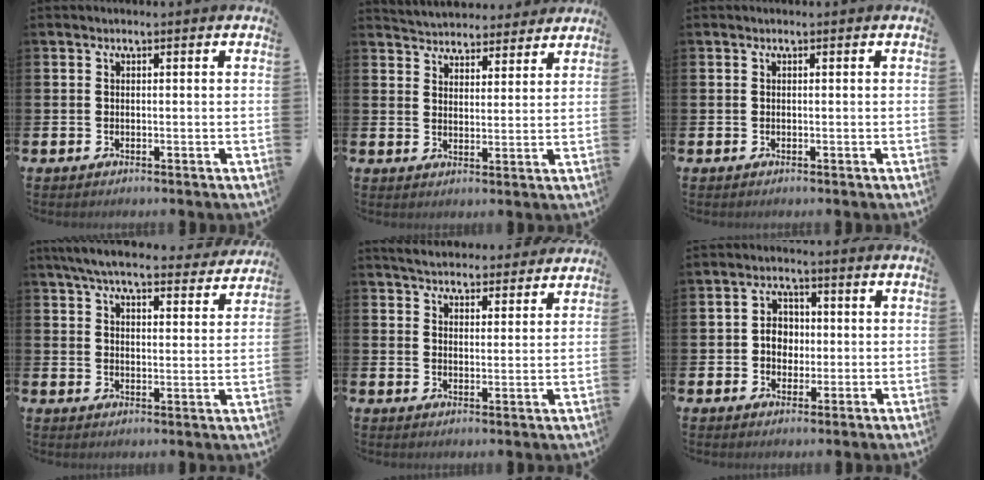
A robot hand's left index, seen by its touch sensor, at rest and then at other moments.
{"total": 4.9, "force": [4.7, 1.0, -0.3], "torque": [-0.011, -0.030, 0.085]}
{"total": 0.0}
{"total": 6.7, "force": [6.2, 1.1, 2.2], "torque": [-0.053, -0.038, 0.107]}
{"total": 4.9, "force": [4.9, 0.7, 0.2], "torque": [-0.019, -0.031, 0.086]}
{"total": 3.8, "force": [0.0, 3.2, 2.0], "torque": [-0.030, 0.004, -0.009]}